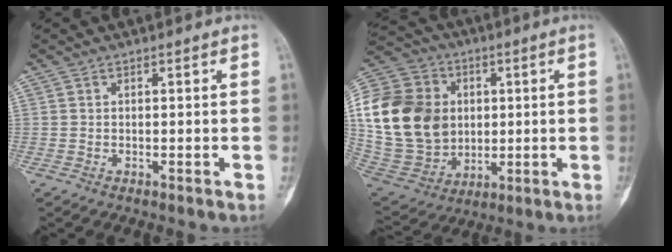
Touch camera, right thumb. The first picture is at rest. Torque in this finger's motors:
{"motor_torque": [-0.18, 1.40, 1.83, 0.10, 0.20]}